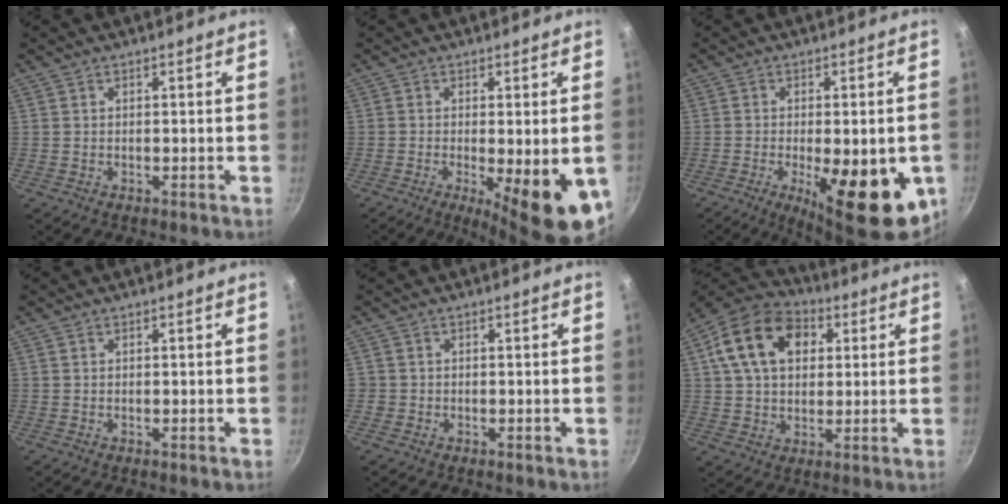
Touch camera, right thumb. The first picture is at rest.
{"total": 13.5, "force": [-4.0, 3.5, 12.5], "torque": [-0.161, -0.014, -0.047]}
{"total": 18.7, "force": [-5.6, 6.8, 16.4], "torque": [-0.194, 0.000, -0.065]}
{"total": 0.0}
{"total": 0.9, "force": [-0.3, 0.8, 0.1], "torque": [-0.001, 0.001, -0.007]}
{"total": 16.5, "force": [4.9, 11.7, 10.7], "torque": [-0.168, 0.015, 0.068]}